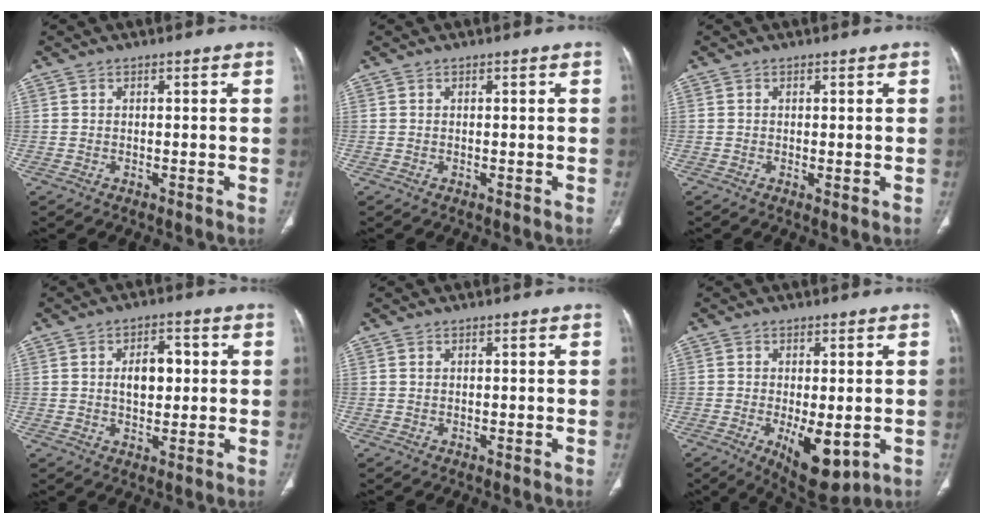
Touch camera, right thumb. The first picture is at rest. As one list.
[{"total": 0.0}, {"total": 1.0, "force": [-0.1, 0.3, 0.9], "torque": [-0.020, -0.005, -0.002]}, {"total": 6.6, "force": [0.8, 4.0, 5.2], "torque": [-0.063, 0.007, 0.012]}, {"total": 0.0}, {"total": 10.2, "force": [-2.8, 4.5, 8.8], "torque": [-0.121, -0.018, -0.028]}]